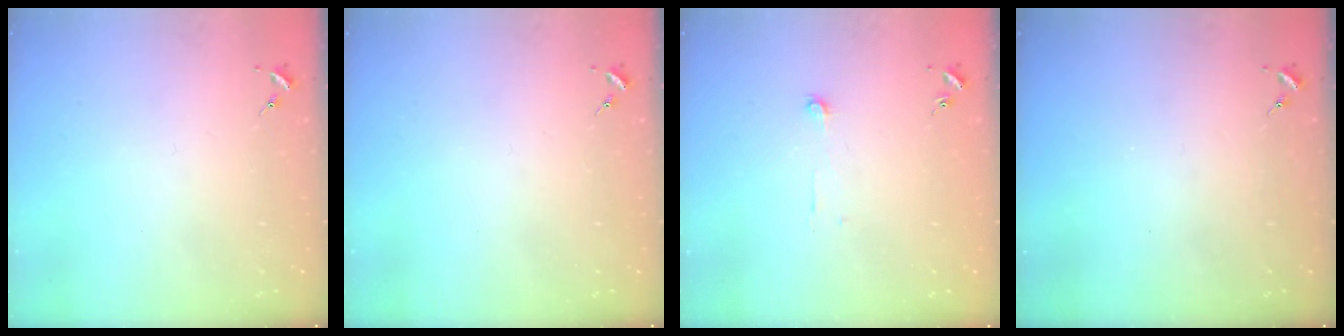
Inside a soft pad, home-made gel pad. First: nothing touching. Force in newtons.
{"total": 0.0}
{"total": 3.8, "press": 3.8, "slide": 0.3}
{"total": 0.0}